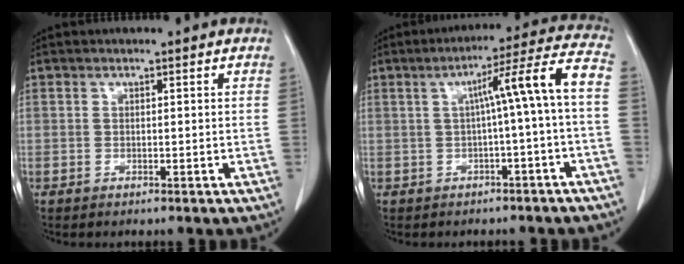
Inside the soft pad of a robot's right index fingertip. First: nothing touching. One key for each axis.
{"total": 9.4, "fx": -0.6, "fy": -1.0, "fz": 9.3, "tx": -0.130, "ty": 0.027, "tz": -0.009}